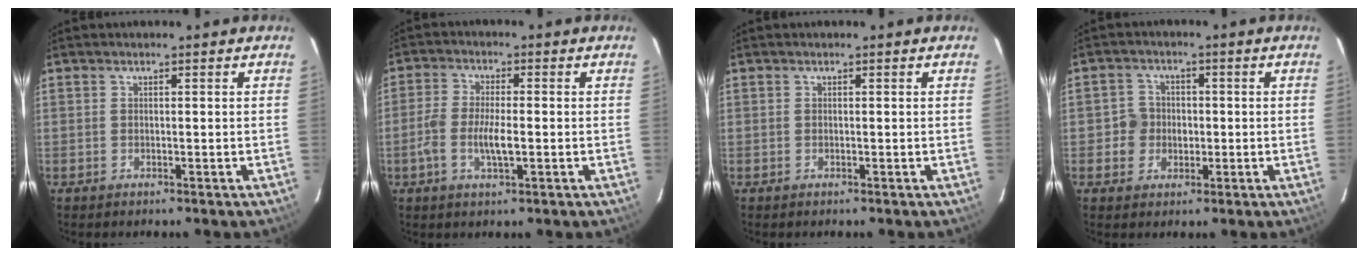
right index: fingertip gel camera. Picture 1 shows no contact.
{"total": 5.7, "force": [-1.5, 1.7, 5.2], "torque": [-0.112, 0.001, -0.033]}
{"total": 0.0}
{"total": 4.4, "force": [-0.5, 4.3, 0.7], "torque": [-0.007, 0.013, -0.012]}